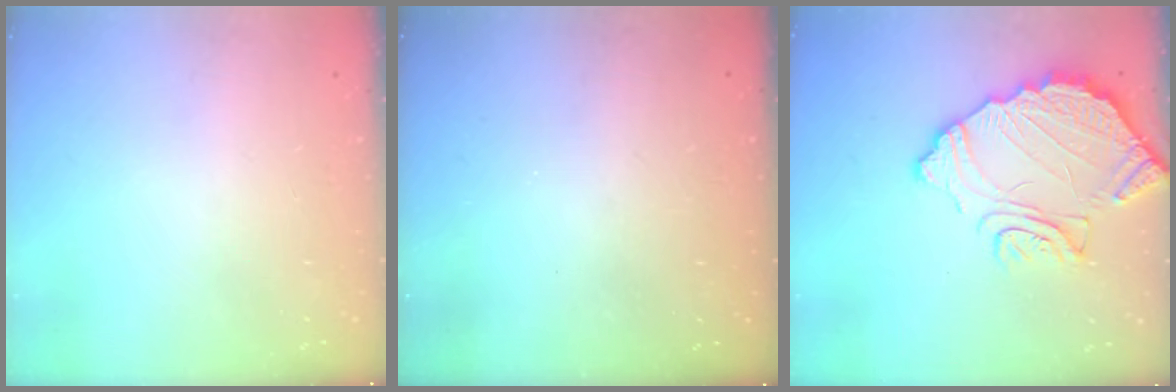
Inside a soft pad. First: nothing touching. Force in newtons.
{"total": 3.2, "press": 3.2, "slide": 0.1}
{"total": 13.6, "press": 13.6, "slide": 1.2}